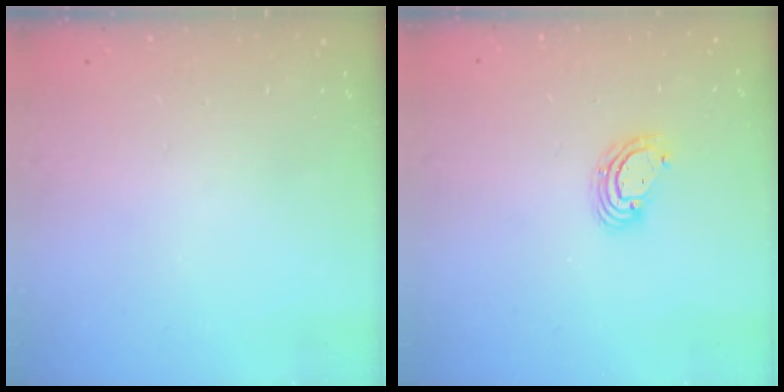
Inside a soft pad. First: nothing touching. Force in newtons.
{"total": 4.4, "press": 4.4, "slide": 0.4}